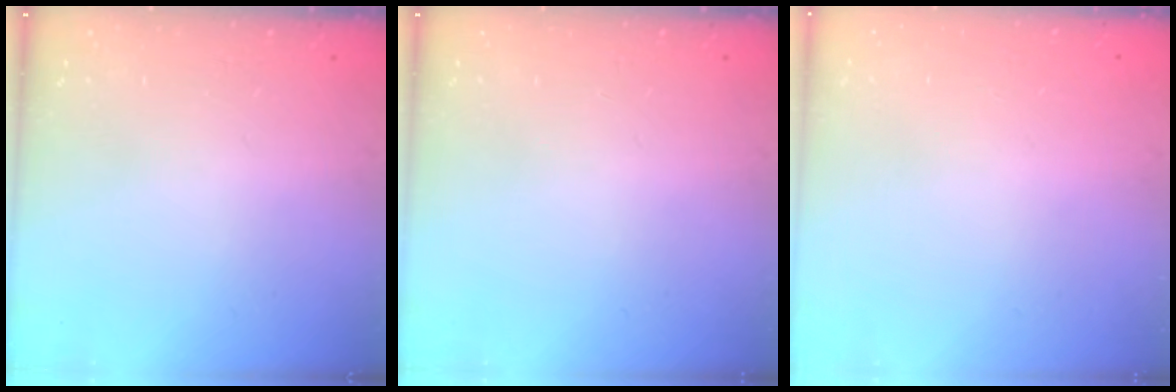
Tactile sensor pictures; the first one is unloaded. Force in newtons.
{"total": 0.0}
{"total": 0.0}